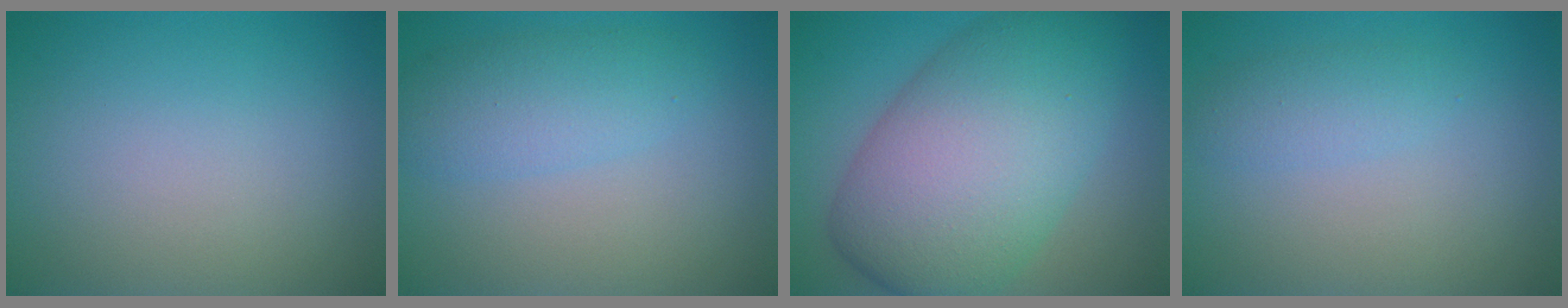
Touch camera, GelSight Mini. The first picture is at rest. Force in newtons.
{"total": 2.2, "press": 2.2, "slide": 0.1}
{"total": 11.8, "press": 11.8, "slide": 0.2}
{"total": 1.8, "press": 1.8, "slide": 0.1}